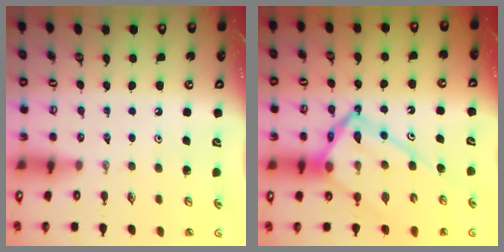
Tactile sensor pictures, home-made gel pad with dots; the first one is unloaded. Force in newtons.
{"total": 20.0, "press": 19.9, "slide": 1.7}